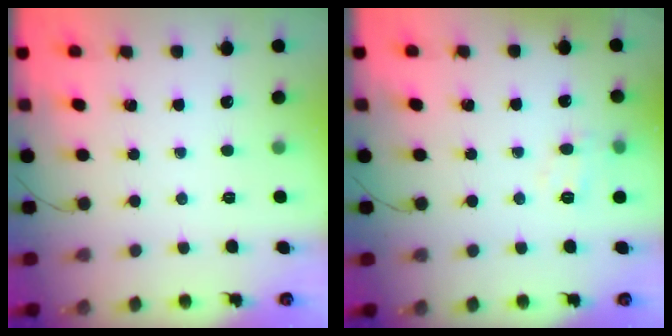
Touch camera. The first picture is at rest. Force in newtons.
{"total": 7.2, "press": 7.1, "slide": 1.4}